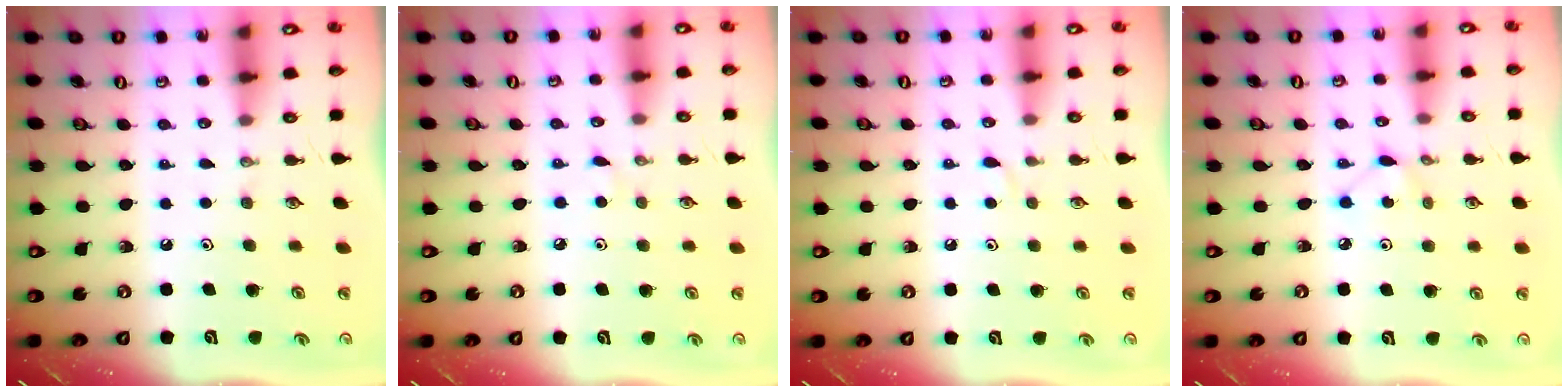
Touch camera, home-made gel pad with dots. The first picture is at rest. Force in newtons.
{"total": 2.1, "press": 2.1, "slide": 0.3}
{"total": 3.1, "press": 3.1, "slide": 0.5}
{"total": 3.9, "press": 3.9, "slide": 0.5}